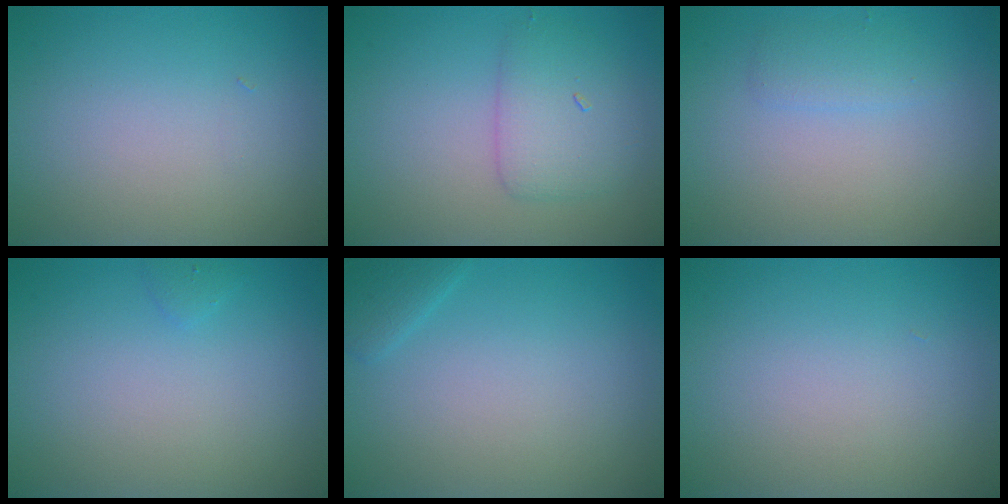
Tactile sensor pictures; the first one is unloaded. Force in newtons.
{"total": 3.2, "press": 3.2, "slide": 0.1}
{"total": 1.4, "press": 1.4, "slide": 0.1}
{"total": 0.5, "press": 0.5, "slide": 0.1}
{"total": 1.4, "press": 1.4, "slide": 0.1}
{"total": 0.0}